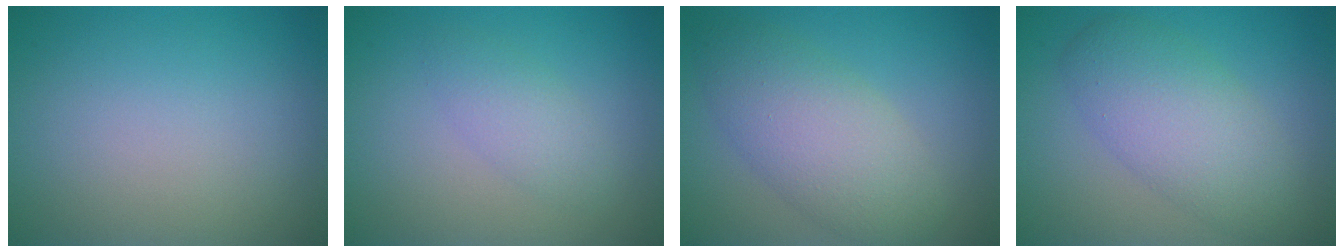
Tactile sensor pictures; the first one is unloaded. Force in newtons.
{"total": 2.2, "press": 2.2, "slide": 0.1}
{"total": 5.9, "press": 5.9, "slide": 0.2}
{"total": 5.4, "press": 5.3, "slide": 0.4}